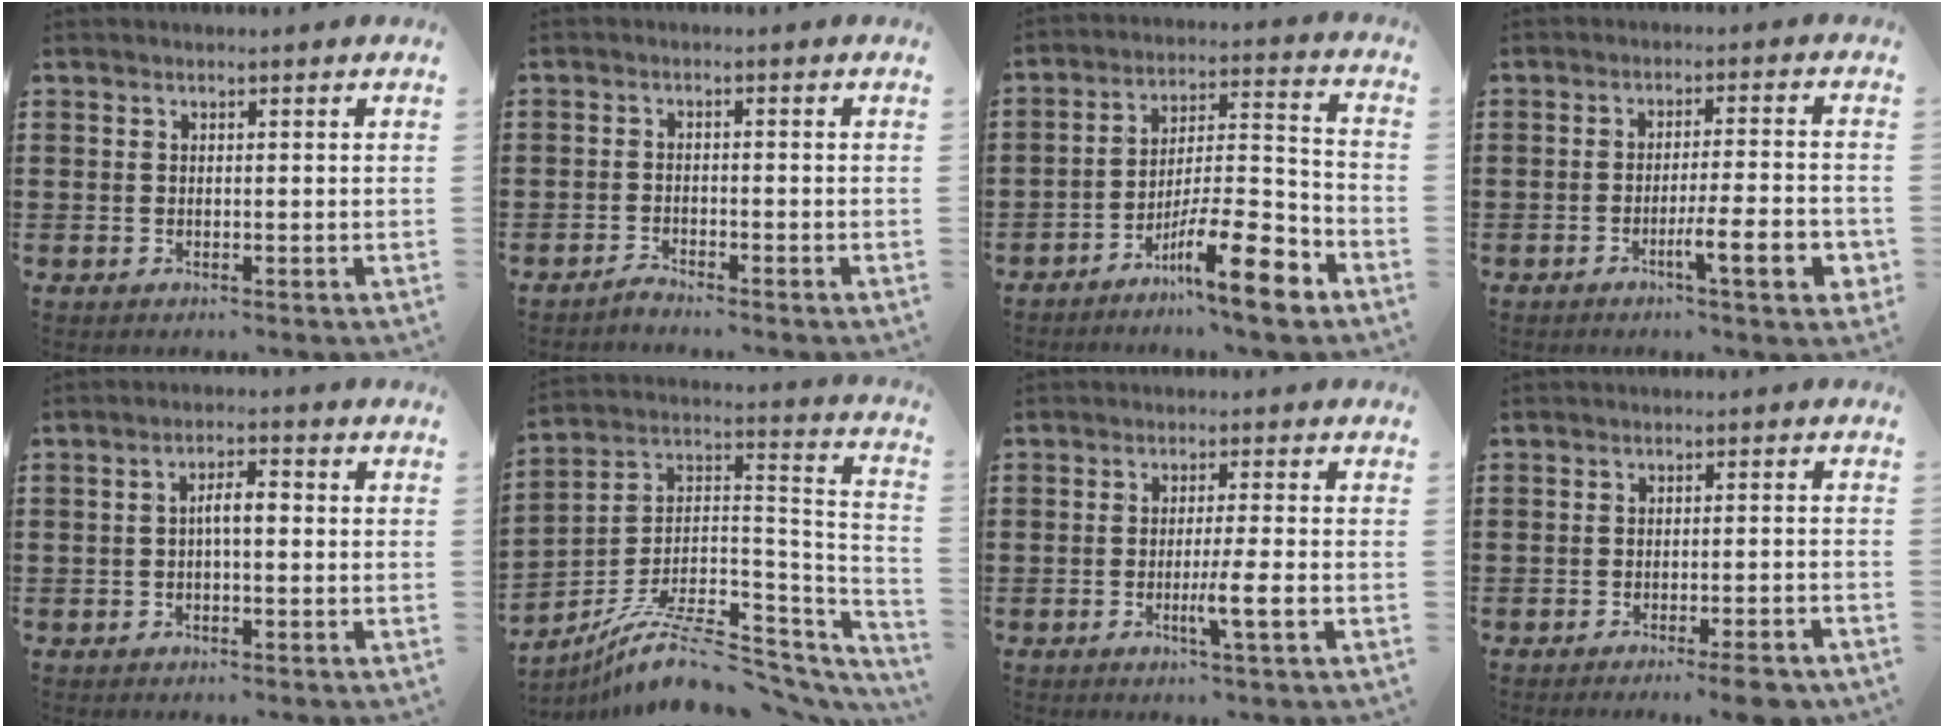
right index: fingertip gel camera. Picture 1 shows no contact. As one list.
[{"total": 1.7, "force": [-1.7, 0.1, 0.0], "torque": [-0.005, 0.004, -0.036]}, {"total": 13.4, "force": [-8.7, 2.7, 9.7], "torque": [-0.159, 0.027, -0.151]}, {"total": 8.1, "force": [-3.1, 1.2, 7.3], "torque": [-0.116, -0.002, -0.050]}, {"total": 3.1, "force": [-0.2, 0.9, 2.9], "torque": [-0.055, 0.007, -0.007]}, {"total": 12.4, "force": [-8.4, 4.2, 8.1], "torque": [-0.145, 0.021, -0.151]}, {"total": 4.9, "force": [-1.6, -0.3, 4.7], "torque": [-0.076, -0.015, -0.027]}, {"total": 3.9, "force": [-3.0, -0.2, 2.4], "torque": [-0.037, -0.008, -0.054]}]